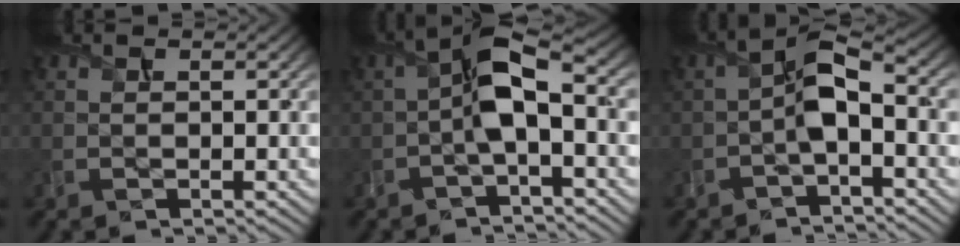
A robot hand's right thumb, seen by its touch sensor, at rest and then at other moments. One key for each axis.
{"total": 6.7, "fx": -1.1, "fy": 2.3, "fz": 6.2, "tx": -0.117, "ty": 0.013, "tz": -0.029}
{"total": 5.2, "fx": -1.5, "fy": 2.1, "fz": 4.5, "tx": -0.085, "ty": 0.010, "tz": -0.034}